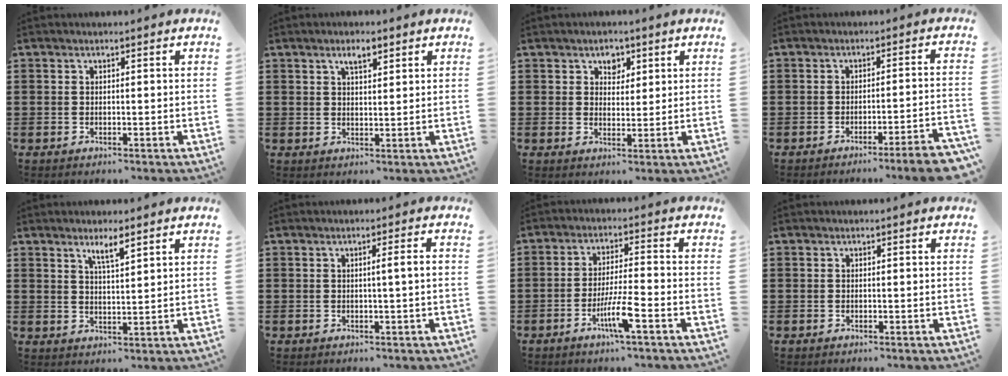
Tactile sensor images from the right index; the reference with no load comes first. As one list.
[{"total": 2.7, "force": [1.8, 0.8, 1.9], "torque": [-0.033, 0.002, 0.029]}, {"total": 2.9, "force": [1.6, 2.2, 1.0], "torque": [-0.022, 0.007, 0.026]}, {"total": 4.7, "force": [-3.7, -0.6, 2.9], "torque": [-0.046, -0.016, -0.070]}, {"total": 3.4, "force": [2.5, 0.5, 2.3], "torque": [-0.042, 0.000, 0.041]}, {"total": 2.1, "force": [0.0, -0.2, 2.1], "torque": [-0.036, -0.005, -0.002]}, {"total": 6.3, "force": [-3.0, 0.3, 5.6], "torque": [-0.110, -0.012, -0.057]}, {"total": 0.0}]